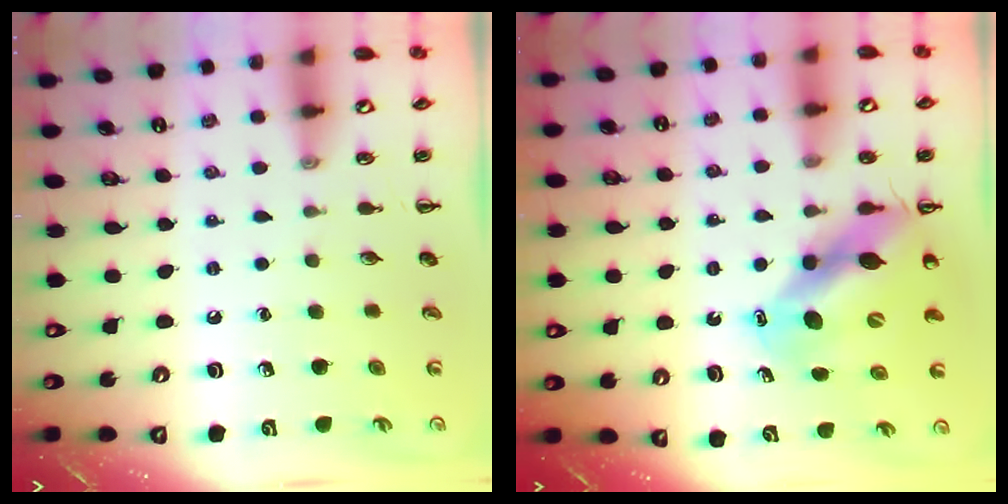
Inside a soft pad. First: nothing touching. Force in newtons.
{"total": 11.3, "press": 10.8, "slide": 3.1}